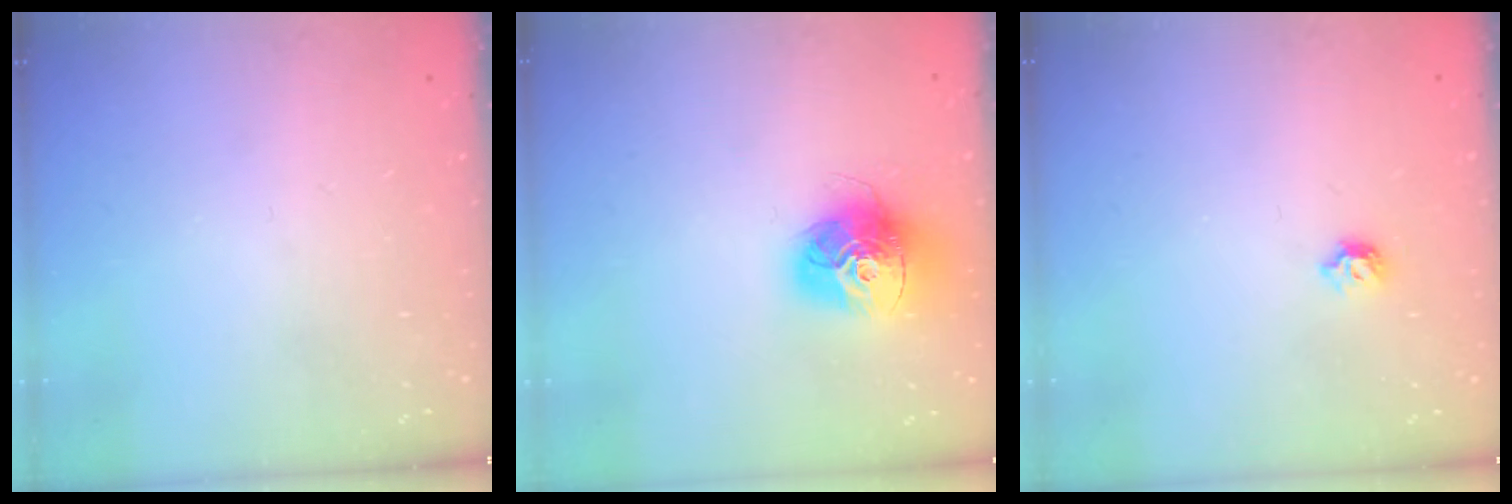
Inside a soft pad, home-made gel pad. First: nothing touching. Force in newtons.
{"total": 15.2, "press": 15.2, "slide": 1.3}
{"total": 5.4, "press": 5.4, "slide": 0.9}